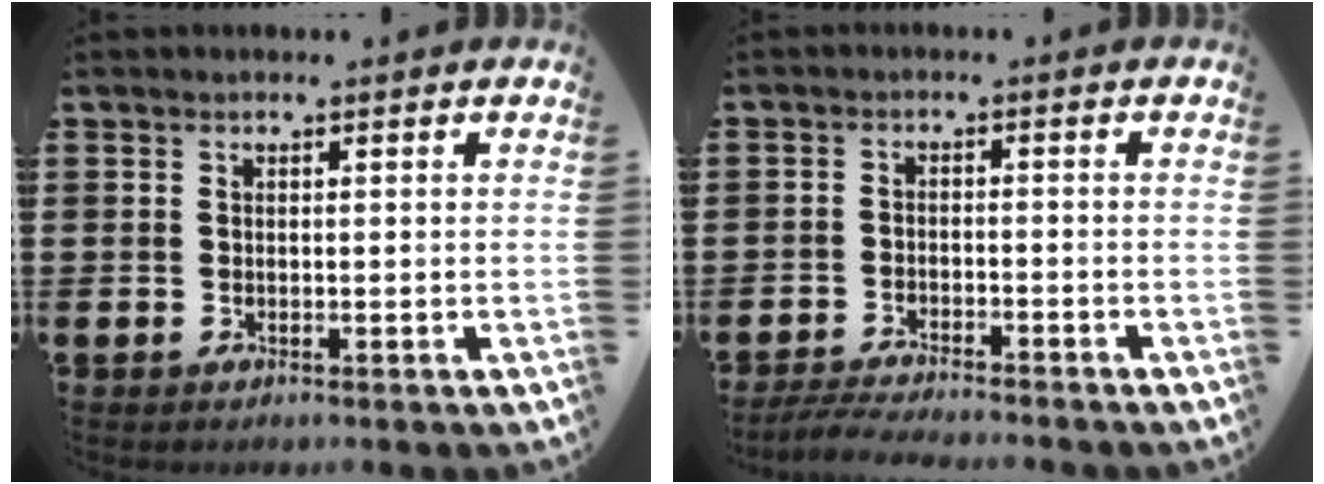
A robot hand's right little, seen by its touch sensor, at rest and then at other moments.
{"total": 2.9, "force": [-2.8, -0.1, 0.6], "torque": [-0.010, 0.002, -0.057]}